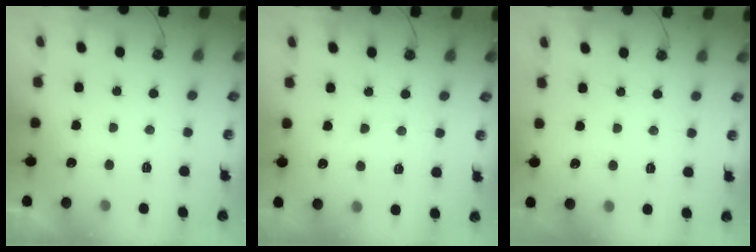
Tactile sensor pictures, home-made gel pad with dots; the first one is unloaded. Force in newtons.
{"total": 4.6, "press": 4.5, "slide": 0.7}
{"total": 2.2, "press": 2.1, "slide": 0.3}